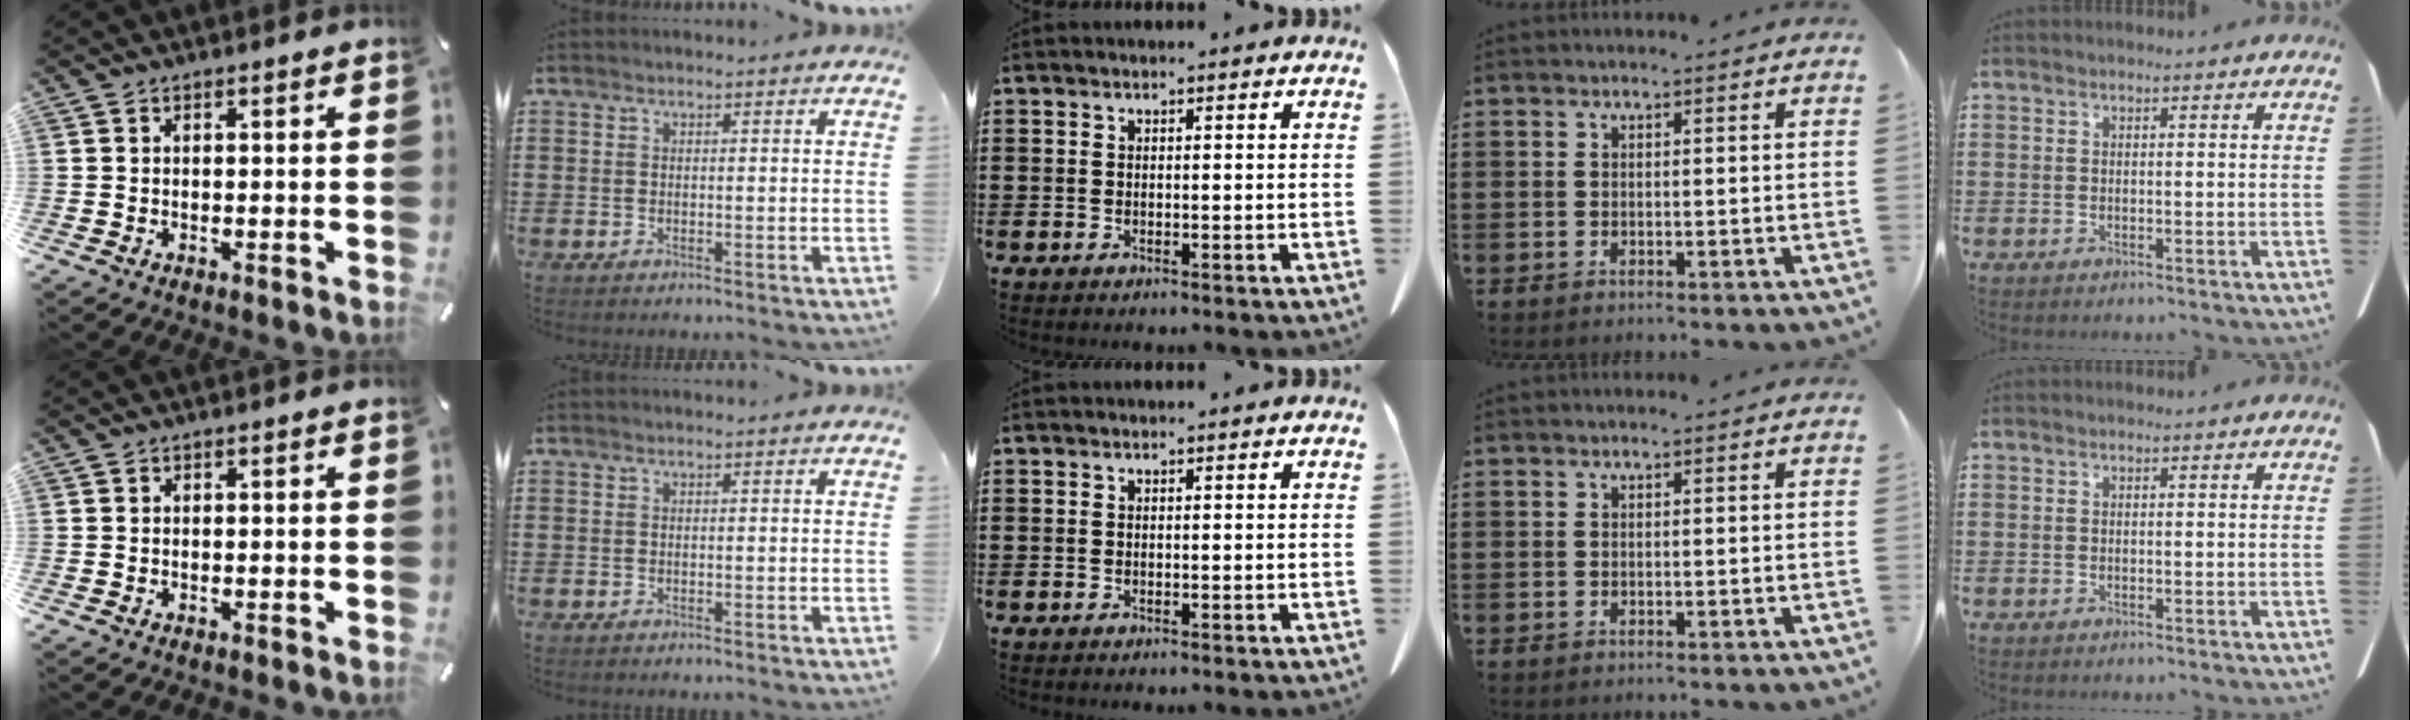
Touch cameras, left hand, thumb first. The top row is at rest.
{}